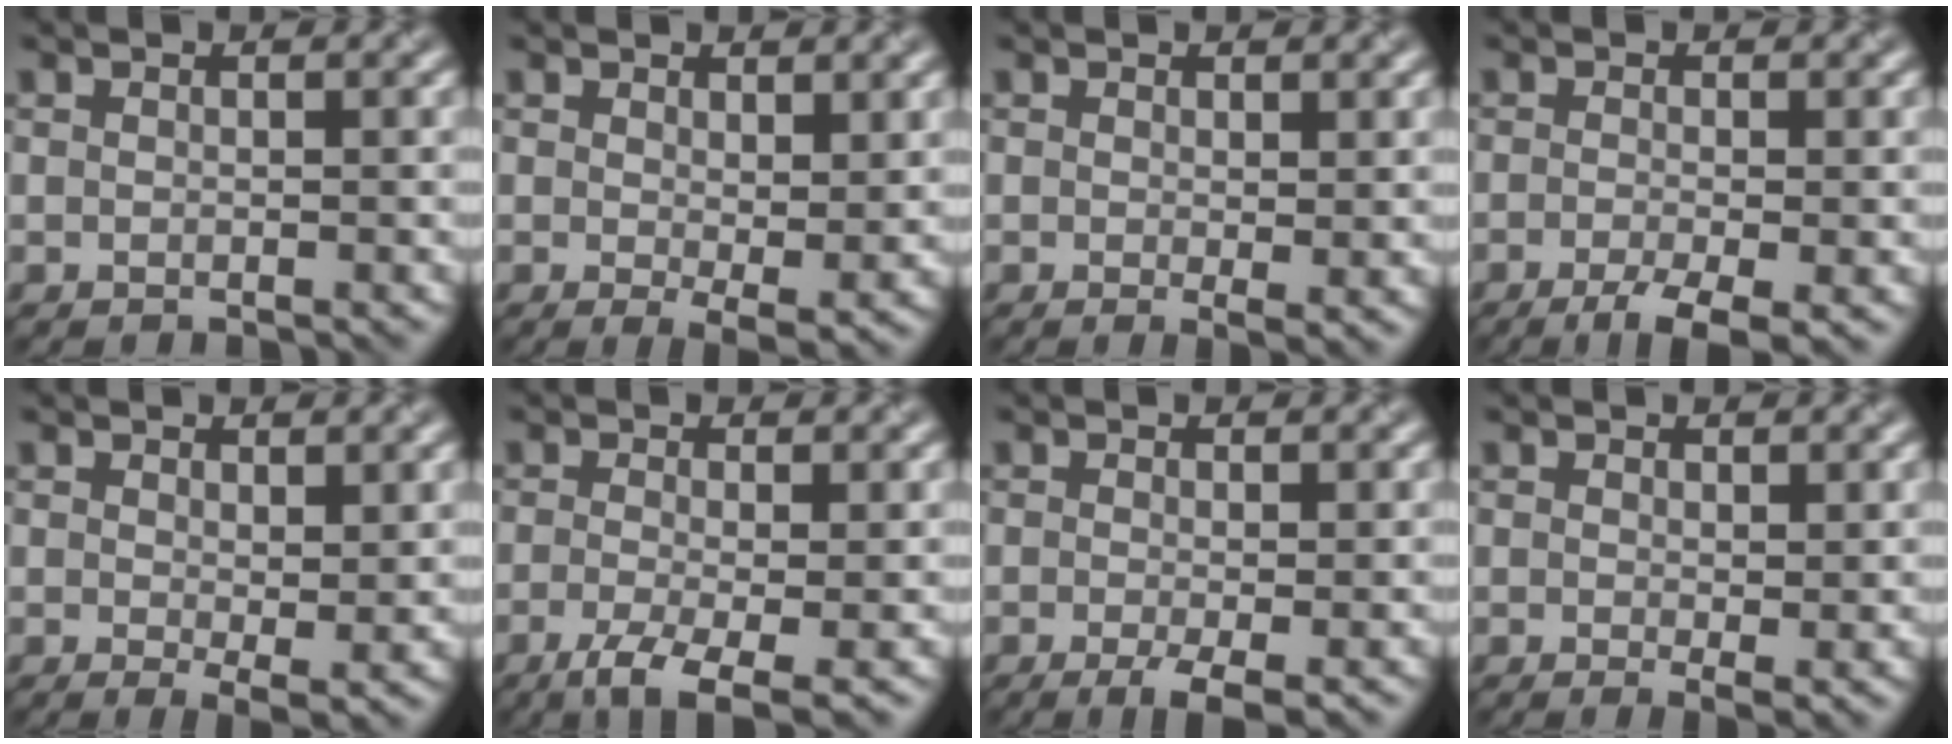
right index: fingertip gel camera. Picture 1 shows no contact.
{"total": 2.9, "force": [0.7, 1.0, 2.6], "torque": [-0.044, -0.014, 0.017]}
{"total": 1.4, "force": [0.2, 0.2, 1.4], "torque": [-0.020, -0.011, 0.006]}
{"total": 4.0, "force": [-2.2, 0.9, 3.2], "torque": [-0.060, -0.006, -0.040]}
{"total": 2.6, "force": [0.7, 0.8, 2.3], "torque": [-0.038, -0.014, 0.017]}
{"total": 4.9, "force": [-2.2, 1.4, 4.1], "torque": [-0.087, -0.011, -0.038]}
{"total": 3.1, "force": [-1.1, 0.7, 2.8], "torque": [-0.054, -0.010, -0.018]}
{"total": 1.6, "force": [0.3, 0.3, 1.5], "torque": [-0.023, -0.013, 0.009]}